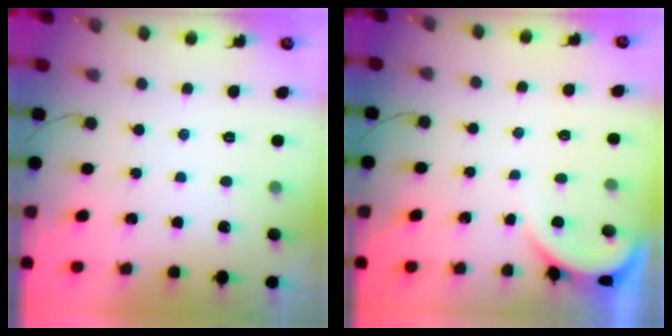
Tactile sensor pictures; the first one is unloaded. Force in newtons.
{"total": 0.0}